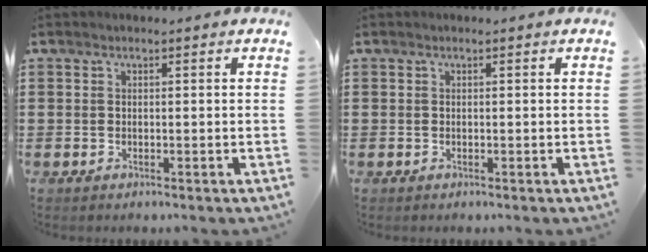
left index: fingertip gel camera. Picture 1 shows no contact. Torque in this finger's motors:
{"motor_torque": [0.00, 0.00, 0.00, 0.00]}